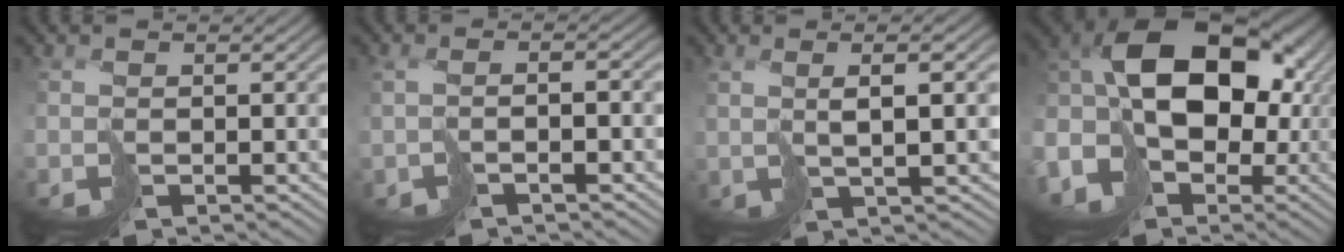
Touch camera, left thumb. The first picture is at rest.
{"total": 2.2, "force": [-1.2, 0.4, 1.8], "torque": [-0.043, -0.002, -0.020]}
{"total": 4.7, "force": [2.3, 0.2, 4.1], "torque": [-0.075, 0.011, 0.046]}
{"total": 16.9, "force": [-2.2, 12.0, 11.7], "torque": [-0.245, -0.016, -0.034]}